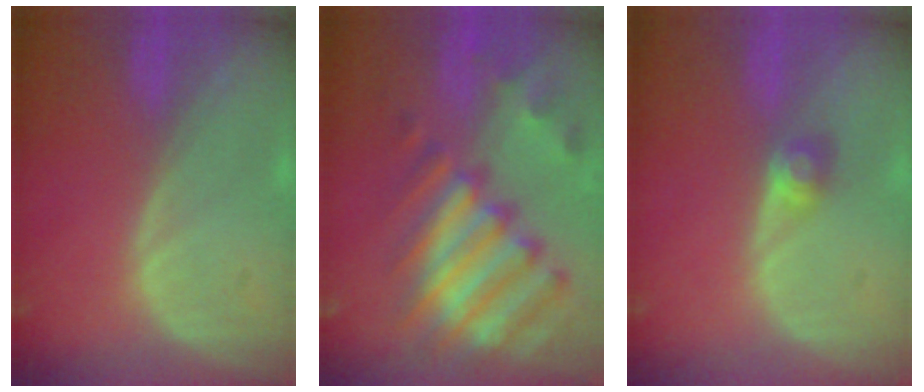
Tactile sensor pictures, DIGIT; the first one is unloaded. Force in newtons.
{"total": 12.3, "press": 10.6, "slide": 6.3}
{"total": 2.5, "press": 2.3, "slide": 1.0}